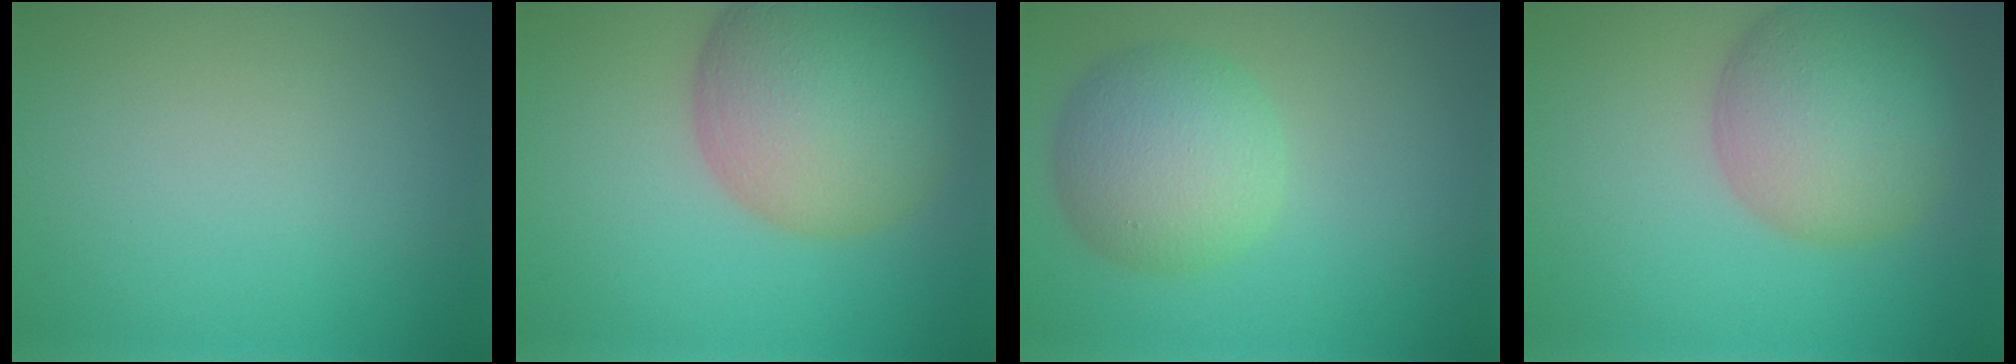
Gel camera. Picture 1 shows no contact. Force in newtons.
{"total": 11.2, "press": 11.2, "slide": 0.6}
{"total": 5.9, "press": 5.9, "slide": 0.2}
{"total": 7.9, "press": 7.9, "slide": 0.2}